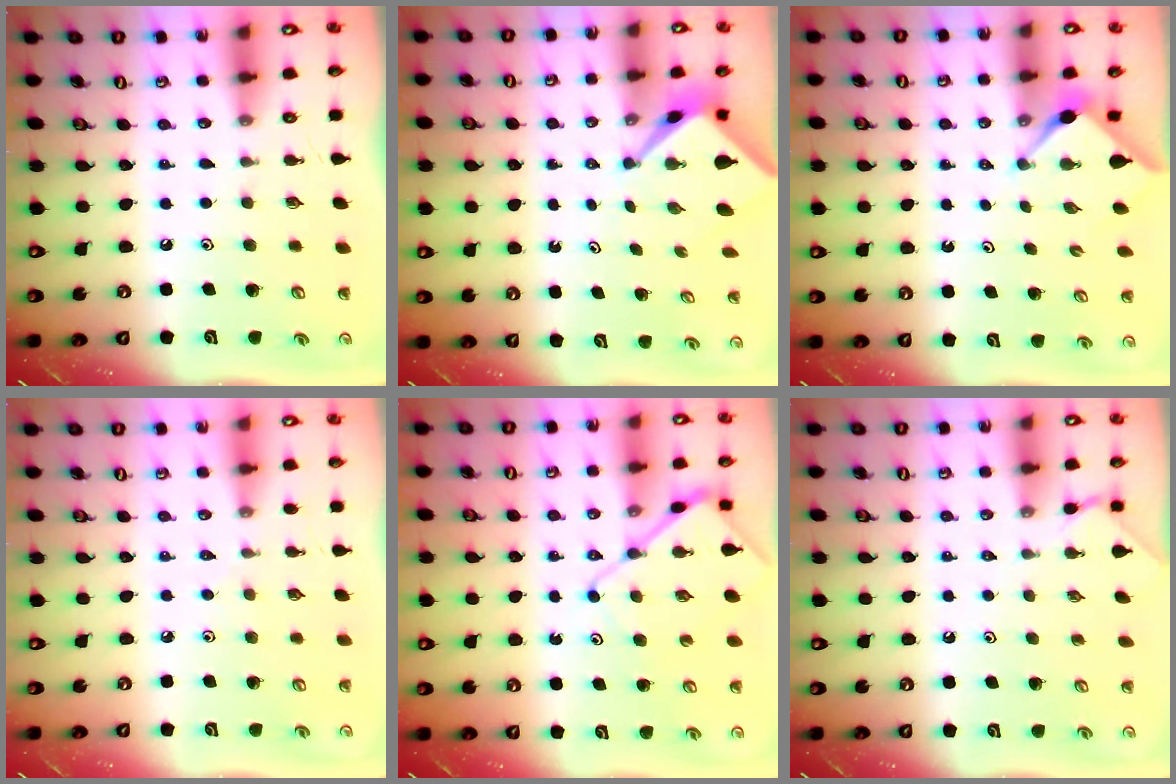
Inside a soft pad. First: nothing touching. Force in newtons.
{"total": 2.4, "press": 2.4, "slide": 0.3}
{"total": 3.0, "press": 3.0, "slide": 0.4}
{"total": 1.9, "press": 1.9, "slide": 0.5}
{"total": 9.3, "press": 9.3, "slide": 0.9}
{"total": 1.4, "press": 1.4, "slide": 0.2}